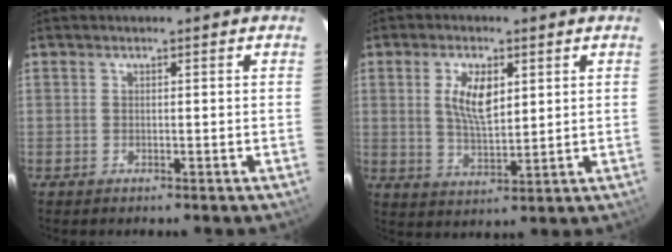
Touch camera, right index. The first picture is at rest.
{"total": 7.7, "force": [2.4, 3.5, 6.4], "torque": [-0.118, 0.002, 0.049]}